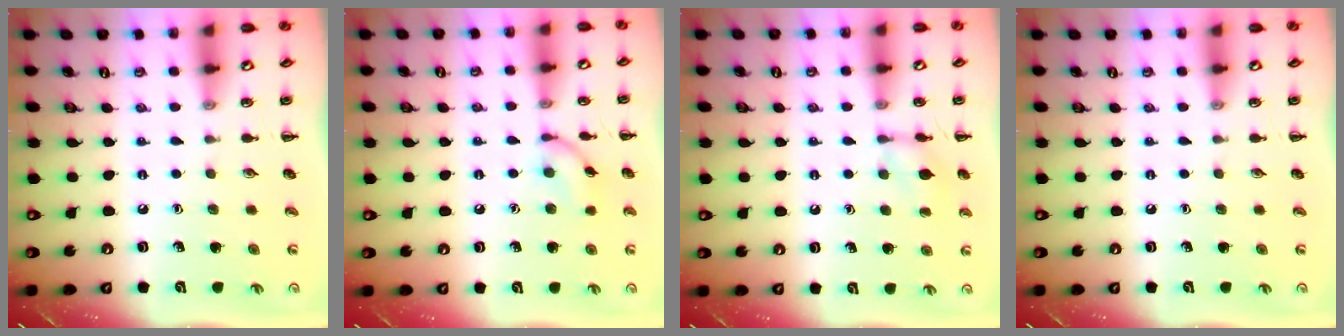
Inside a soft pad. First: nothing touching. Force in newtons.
{"total": 8.1, "press": 8.1, "slide": 0.2}
{"total": 9.2, "press": 9.2, "slide": 0.9}
{"total": 0.0}